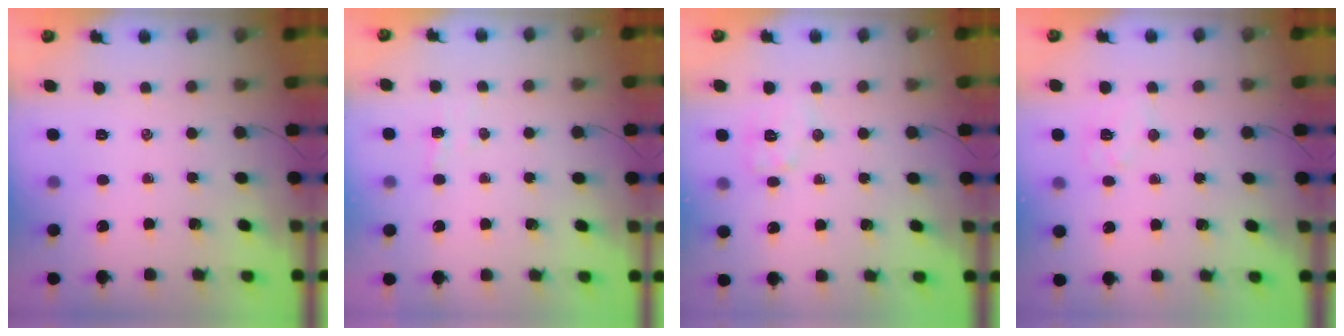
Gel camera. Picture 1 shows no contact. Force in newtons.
{"total": 3.0, "press": 2.9, "slide": 0.7}
{"total": 7.1, "press": 7.1, "slide": 0.5}
{"total": 6.5, "press": 6.4, "slide": 1.0}